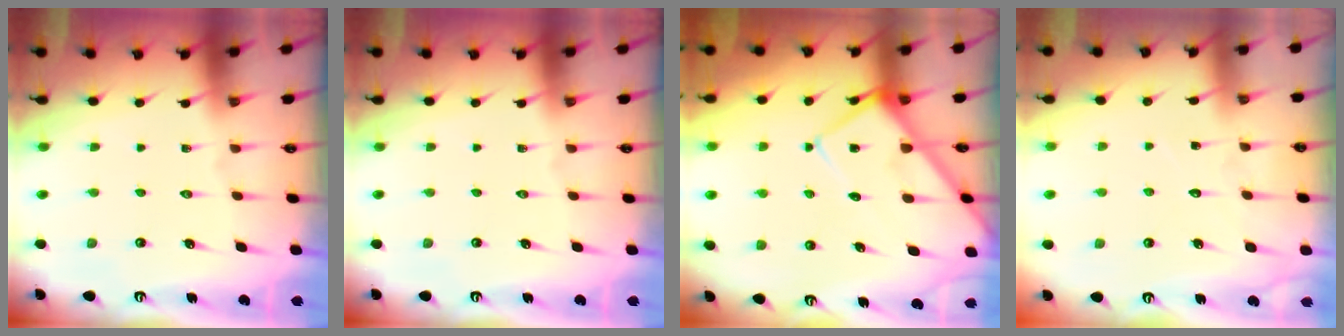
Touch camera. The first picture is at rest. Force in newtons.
{"total": 0.0}
{"total": 9.3, "press": 9.2, "slide": 1.0}
{"total": 5.3, "press": 5.2, "slide": 0.6}